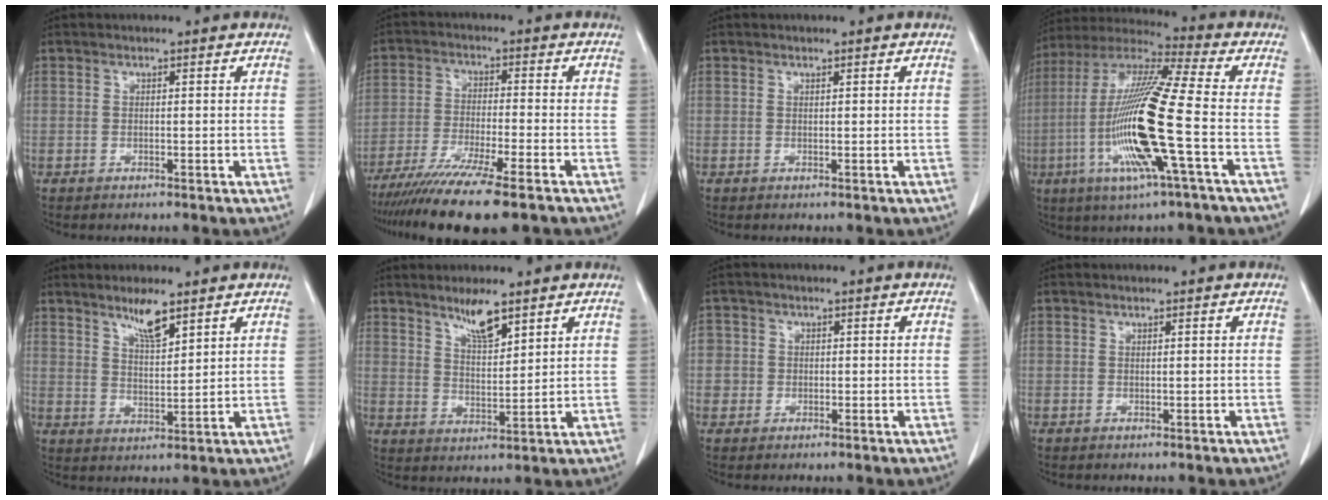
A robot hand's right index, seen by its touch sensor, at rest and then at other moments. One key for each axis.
{"total": 13.0, "fx": -9.9, "fy": 0.2, "fz": 8.3, "tx": -0.143, "ty": -0.034, "tz": -0.162}
{"total": 0.0}
{"total": 18.3, "fx": -4.2, "fy": 0.0, "fz": 17.8, "tx": -0.369, "ty": -0.012, "tz": -0.091}
{"total": 5.2, "fx": 3.8, "fy": 0.8, "fz": 3.4, "tx": -0.061, "ty": -0.005, "tz": 0.070}
{"total": 5.5, "fx": 4.2, "fy": 0.9, "fz": 3.5, "tx": -0.065, "ty": -0.004, "tz": 0.077}
{"total": 2.6, "fx": -0.1, "fy": 2.6, "fz": 0.0, "tx": 0.016, "ty": 0.009, "tz": -0.004}
{"total": 0.0}